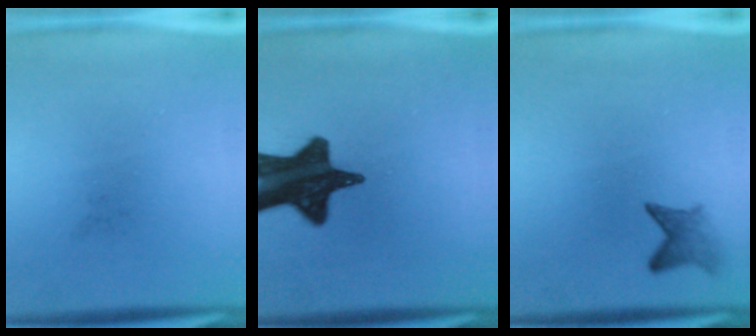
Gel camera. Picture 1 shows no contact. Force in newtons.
{"total": 17.5}
{"total": 2.4}